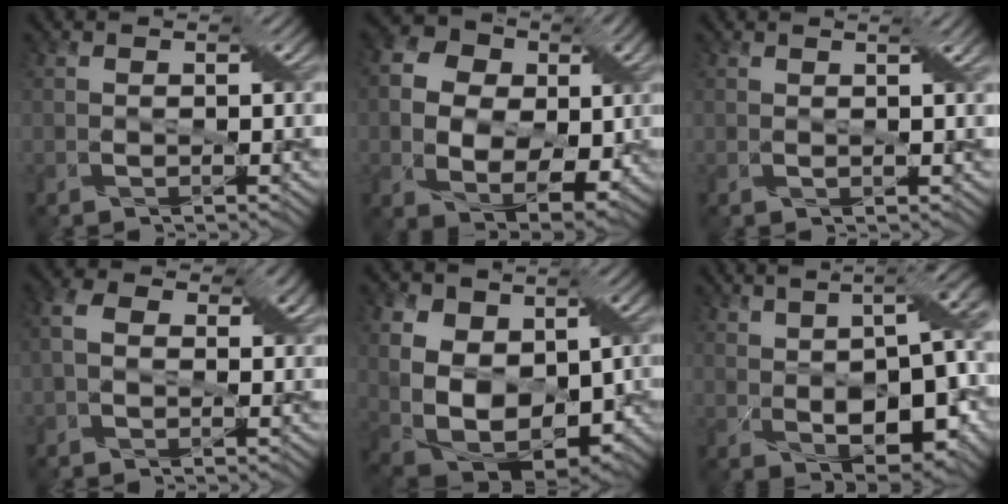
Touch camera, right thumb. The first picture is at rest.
{"total": 11.4, "force": [0.9, 8.8, 7.1], "torque": [-0.167, -0.011, 0.020]}
{"total": 1.9, "force": [0.9, 0.1, 1.6], "torque": [-0.028, 0.001, 0.014]}
{"total": 4.9, "force": [0.3, 3.4, 3.4], "torque": [-0.067, 0.013, -0.003]}
{"total": 14.9, "force": [1.8, 10.5, 10.3], "torque": [-0.209, 0.001, 0.045]}
{"total": 14.4, "force": [0.3, 6.9, 12.6], "torque": [-0.180, 0.008, 0.015]}